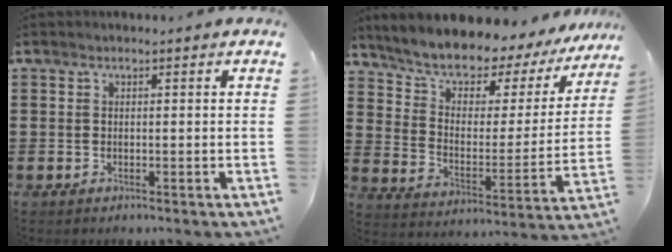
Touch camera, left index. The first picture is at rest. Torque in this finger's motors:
{"motor_torque": [2.14, 0.00, 1.05, 0.21]}